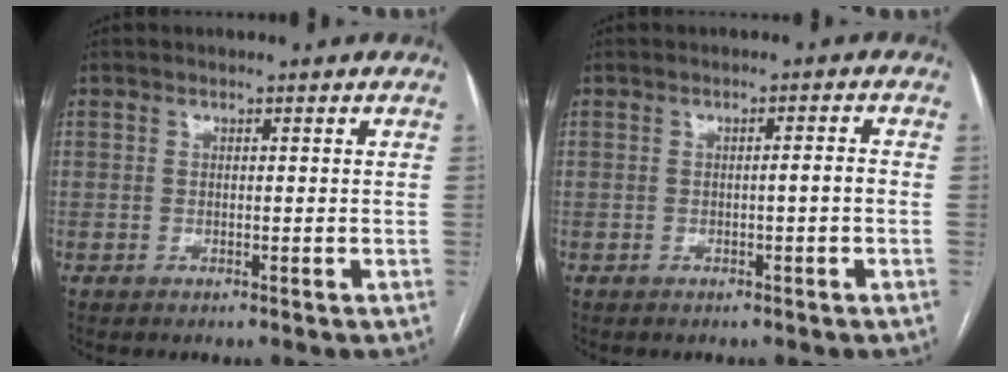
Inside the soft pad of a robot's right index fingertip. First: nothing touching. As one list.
[{"total": 1.7, "force": [-0.5, -0.1, 1.6], "torque": [-0.023, 0.002, -0.007]}]